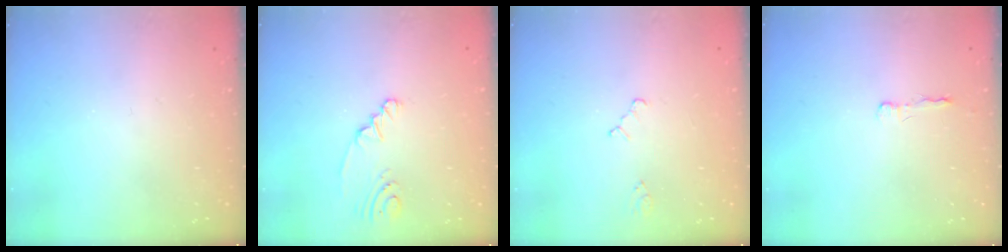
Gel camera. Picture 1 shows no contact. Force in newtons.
{"total": 2.6, "press": 2.6, "slide": 0.6}
{"total": 1.5, "press": 1.5, "slide": 0.3}
{"total": 2.2, "press": 2.2, "slide": 0.4}